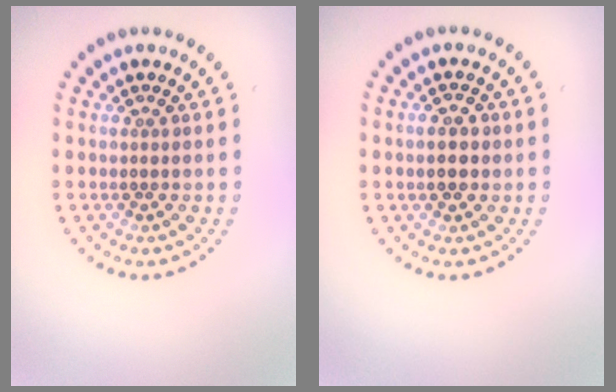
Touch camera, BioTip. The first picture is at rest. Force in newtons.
{"total": 2.8, "press": 2.8, "slide": 0.2}